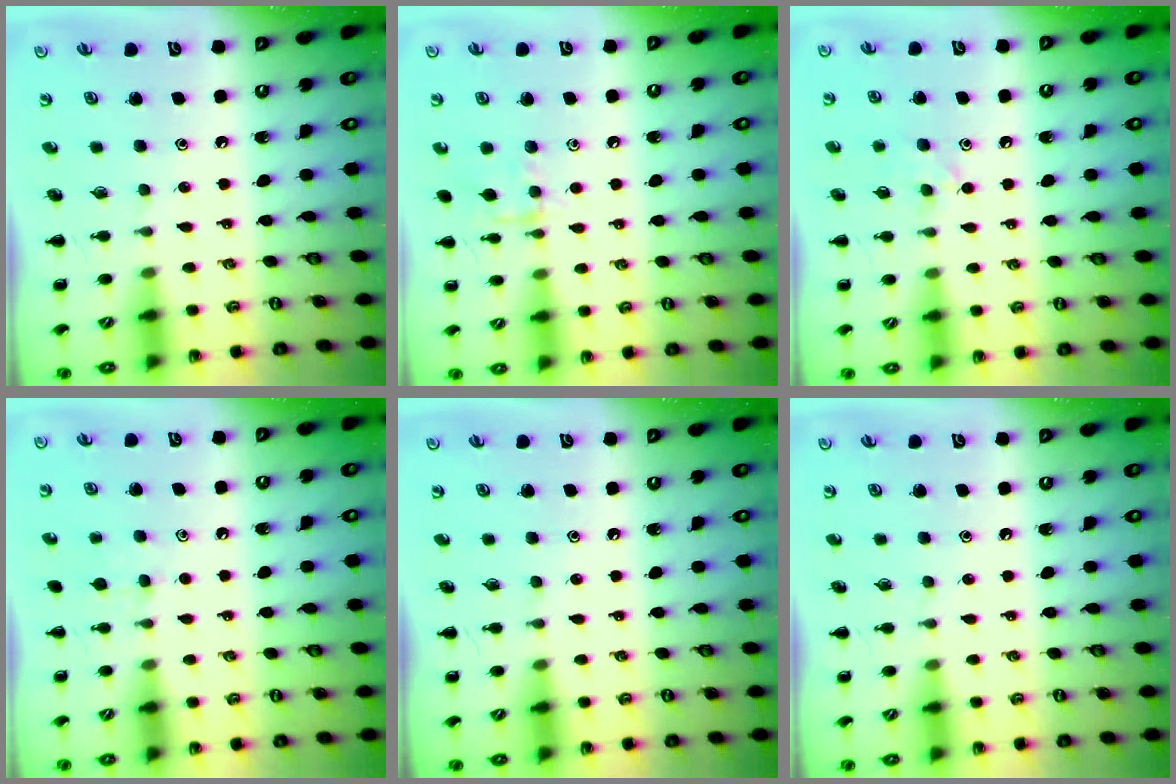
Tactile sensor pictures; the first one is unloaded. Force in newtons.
{"total": 7.5, "press": 7.4, "slide": 1.0}
{"total": 6.1, "press": 5.9, "slide": 1.4}
{"total": 4.2, "press": 3.9, "slide": 1.5}
{"total": 0.0}
{"total": 0.0}